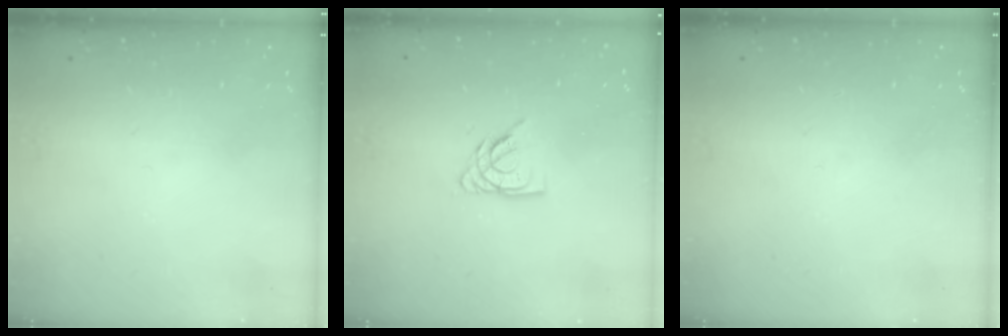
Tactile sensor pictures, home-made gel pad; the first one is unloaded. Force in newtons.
{"total": 7.1, "press": 7.0, "slide": 0.6}
{"total": 0.0}